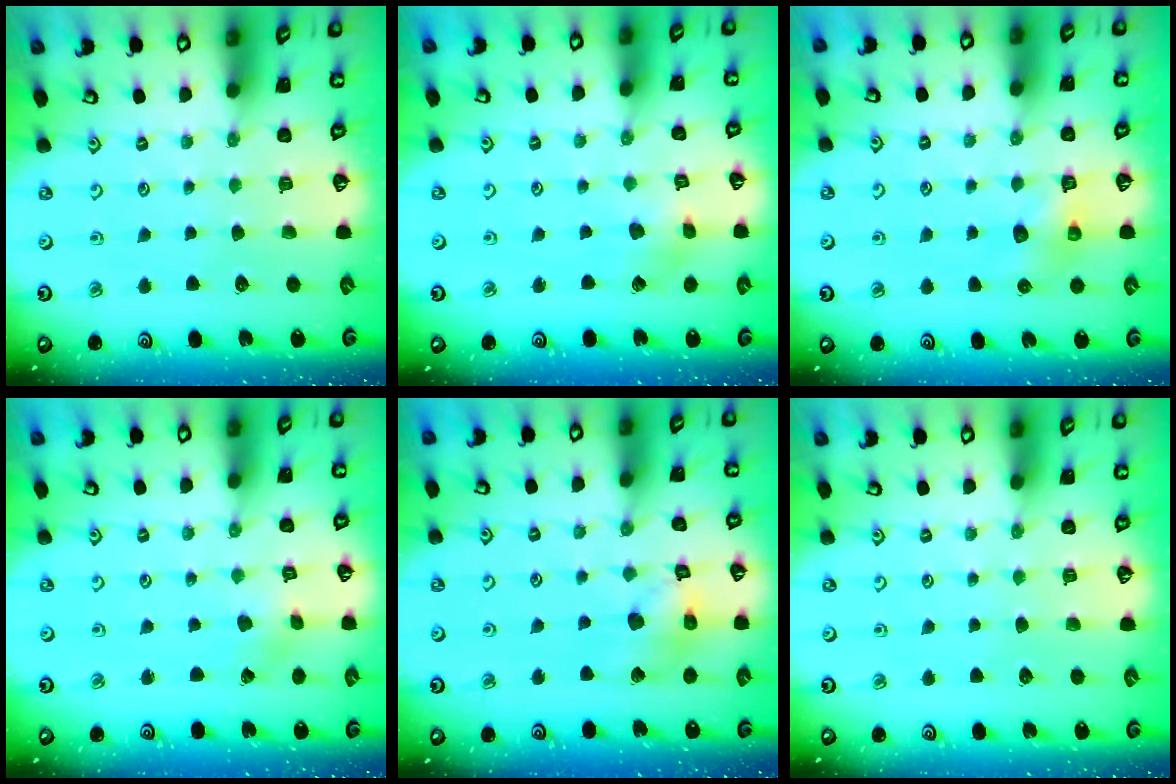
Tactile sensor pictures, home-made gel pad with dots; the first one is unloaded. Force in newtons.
{"total": 3.7, "press": 3.7, "slide": 0.5}
{"total": 6.9, "press": 6.9, "slide": 0.2}
{"total": 0.6, "press": 0.5, "slide": 0.2}
{"total": 12.0, "press": 11.9, "slide": 1.6}
{"total": 0.0}